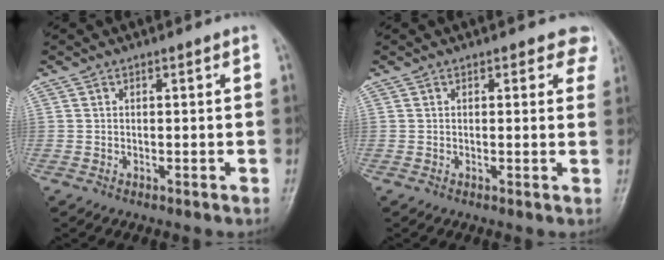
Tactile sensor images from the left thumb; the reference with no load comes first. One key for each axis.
{"total": 3.4, "fx": 2.4, "fy": 2.0, "fz": 1.4, "tx": 0.019, "ty": -0.007, "tz": 0.012}